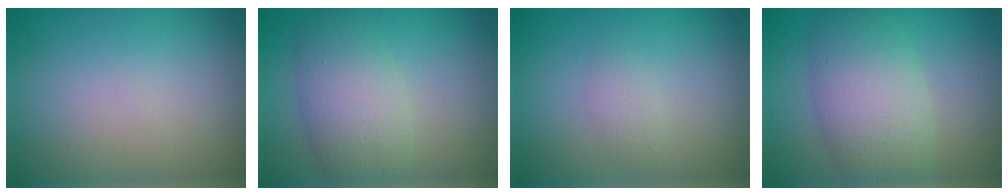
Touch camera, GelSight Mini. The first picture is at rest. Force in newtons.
{"total": 5.0, "press": 5.0, "slide": 0.1}
{"total": 1.1, "press": 1.1, "slide": 0.1}
{"total": 6.6, "press": 6.5, "slide": 0.4}